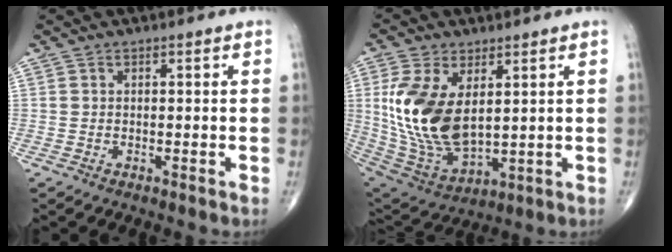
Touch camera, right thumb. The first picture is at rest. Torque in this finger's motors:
{"motor_torque": [0.32, 0.43, 1.77, 0.50, 0.65]}